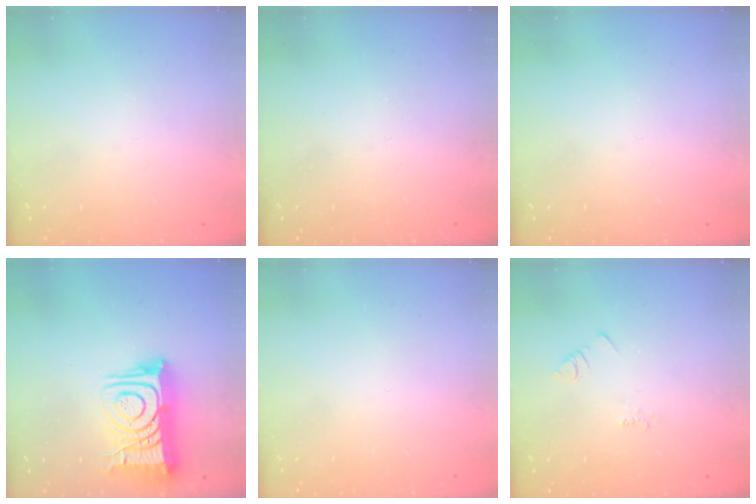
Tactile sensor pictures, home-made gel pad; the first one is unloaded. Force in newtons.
{"total": 1.8, "press": 1.8, "slide": 0.4}
{"total": 0.0}
{"total": 16.5, "press": 16.4, "slide": 1.5}
{"total": 1.7, "press": 1.7, "slide": 0.1}
{"total": 2.2, "press": 2.1, "slide": 0.4}